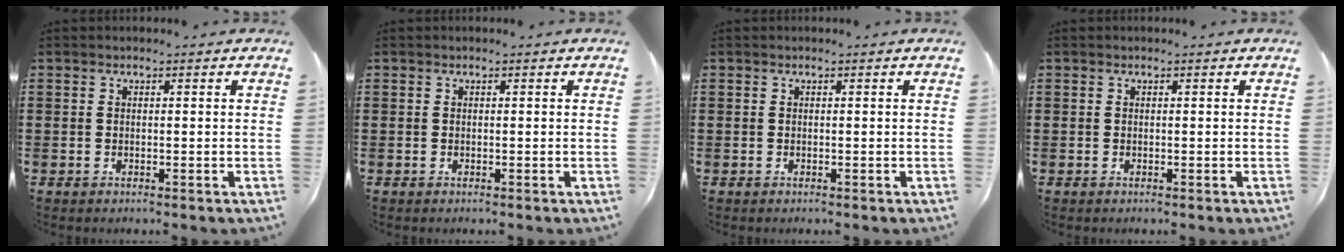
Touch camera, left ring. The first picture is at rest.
{"total": 0.0}
{"total": 0.0}
{"total": 0.0}